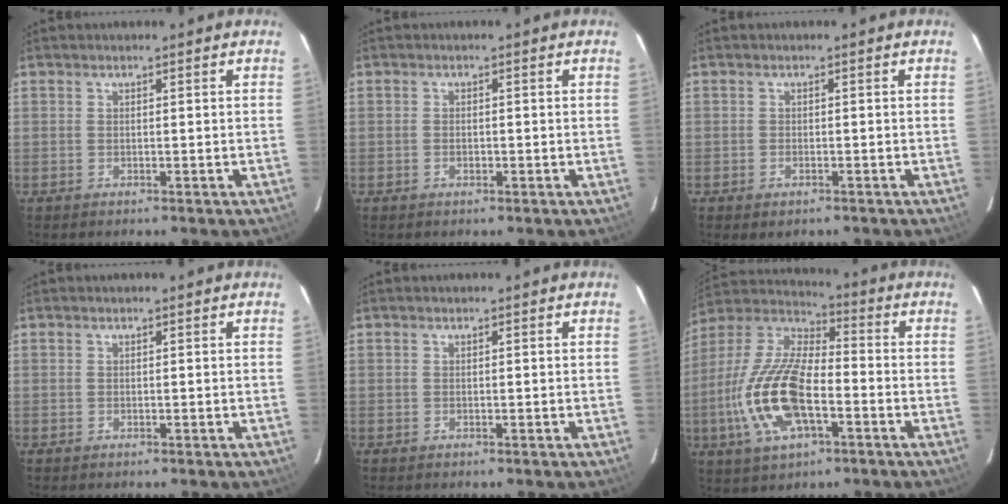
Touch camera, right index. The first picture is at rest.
{"total": 1.2, "force": [-0.5, 0.8, 0.8], "torque": [-0.015, 0.002, -0.008]}
{"total": 1.5, "force": [-0.9, 0.9, 0.8], "torque": [-0.015, -0.003, -0.013]}
{"total": 0.0}
{"total": 0.0}
{"total": 18.3, "force": [-5.2, 7.8, 15.8], "torque": [-0.339, -0.005, -0.101]}